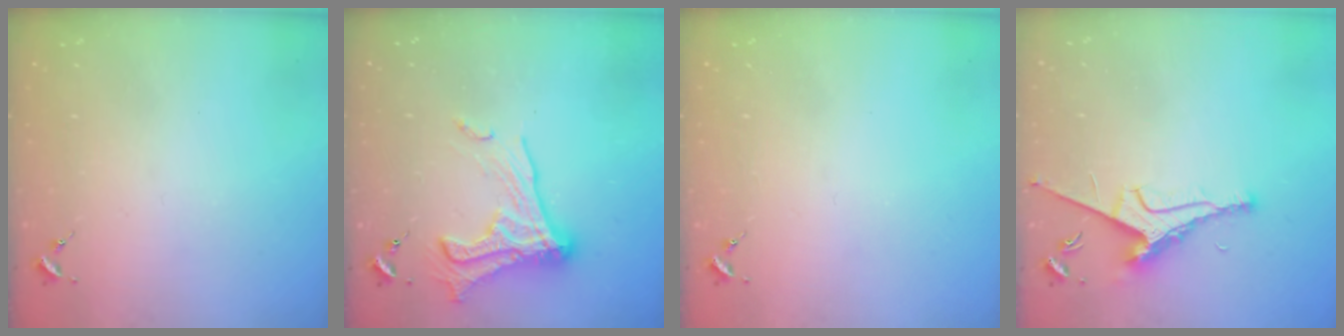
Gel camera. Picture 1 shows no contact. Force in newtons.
{"total": 17.5, "press": 17.4, "slide": 1.6}
{"total": 0.0}
{"total": 7.9, "press": 7.8, "slide": 1.2}